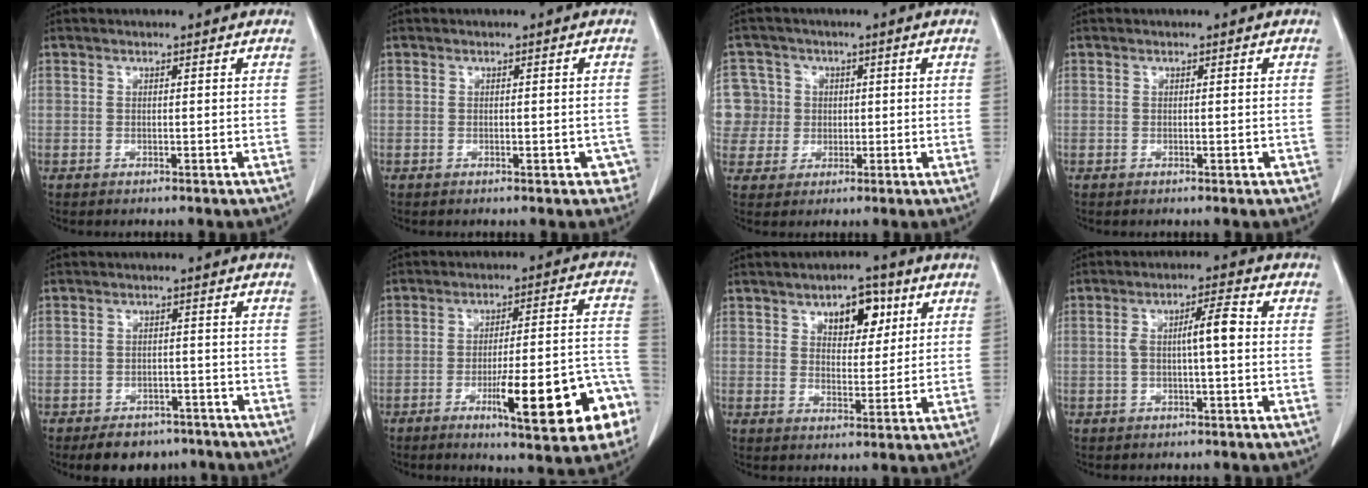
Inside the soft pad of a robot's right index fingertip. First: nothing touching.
{"total": 3.0, "force": [-1.3, 1.4, 2.4], "torque": [-0.010, 0.007, -0.010]}
{"total": 7.9, "force": [1.2, 7.8, 0.3], "torque": [-0.011, 0.035, 0.036]}
{"total": 0.6, "force": [-0.2, 0.2, 0.6], "torque": [-0.007, 0.000, 0.004]}
{"total": 7.6, "force": [-5.7, 4.1, 2.8], "torque": [-0.037, 0.004, -0.083]}
{"total": 17.7, "force": [-7.3, 2.6, 15.9], "torque": [-0.167, 0.019, -0.088]}
{"total": 7.0, "force": [3.4, 3.5, 5.0], "torque": [-0.069, 0.008, 0.053]}
{"total": 5.3, "force": [0.2, 0.7, 5.2], "torque": [-0.092, 0.020, 0.007]}